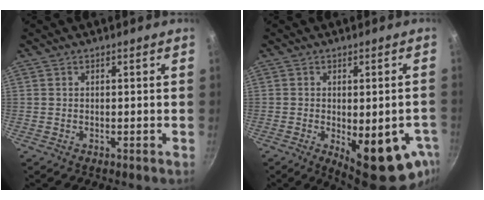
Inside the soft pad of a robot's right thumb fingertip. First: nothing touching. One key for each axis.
{"total": 16.5, "fx": -5.5, "fy": 6.4, "fz": 14.2, "tx": -0.142, "ty": -0.010, "tz": -0.057}